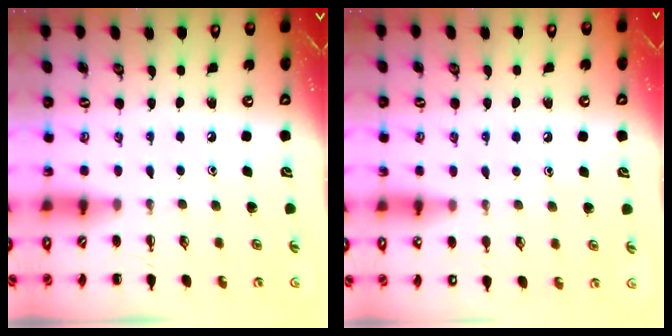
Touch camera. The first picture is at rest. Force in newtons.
{"total": 6.9, "press": 6.8, "slide": 1.4}